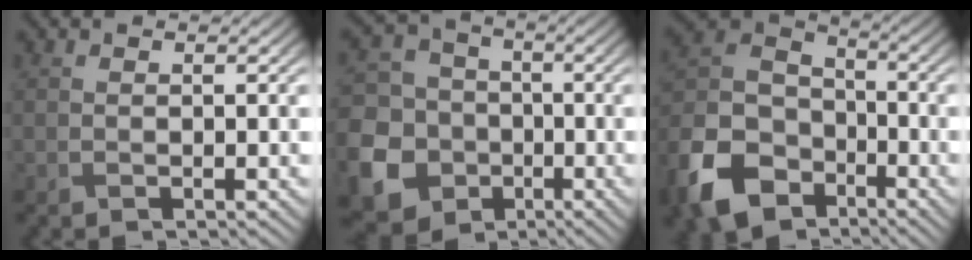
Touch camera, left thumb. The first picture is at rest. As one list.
[{"total": 15.2, "force": [-5.3, 13.3, 5.0], "torque": [-0.186, -0.050, -0.112]}, {"total": 14.6, "force": [-8.4, 9.6, 7.2], "torque": [-0.205, -0.034, -0.177]}]